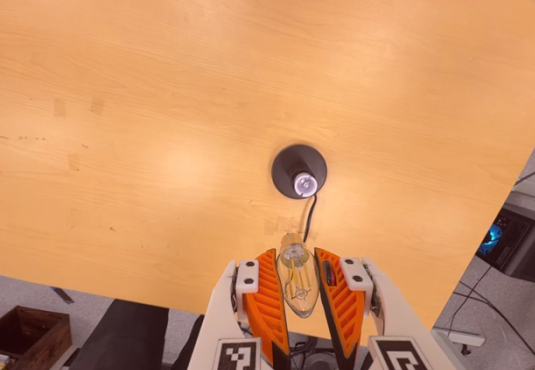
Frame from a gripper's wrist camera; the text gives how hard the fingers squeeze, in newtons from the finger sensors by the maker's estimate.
{"total": 15.0, "left": 16.8, "right": 13.2}